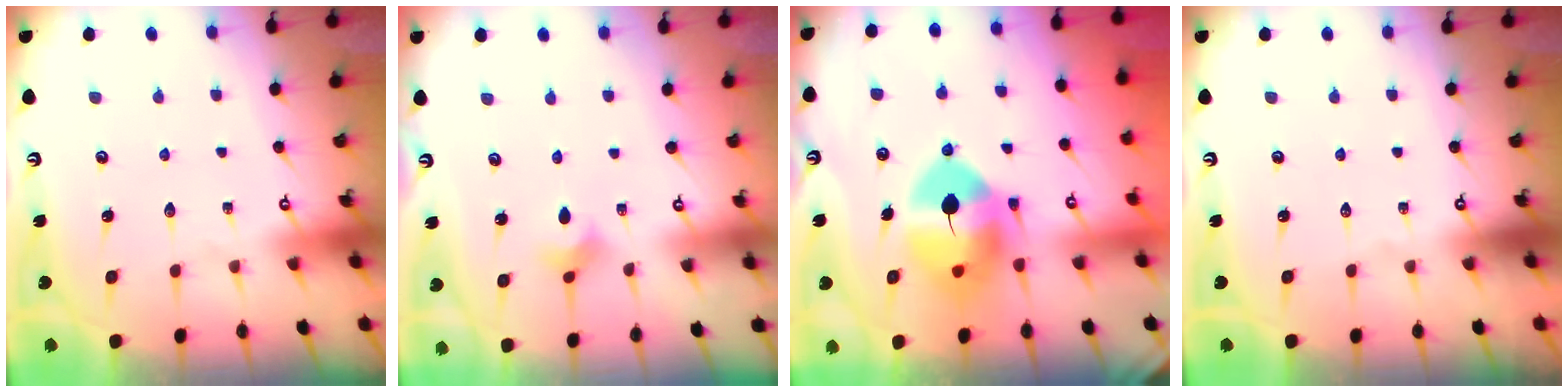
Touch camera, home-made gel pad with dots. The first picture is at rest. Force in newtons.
{"total": 2.1, "press": 2.0, "slide": 0.5}
{"total": 12.6, "press": 12.5, "slide": 1.8}
{"total": 0.0}